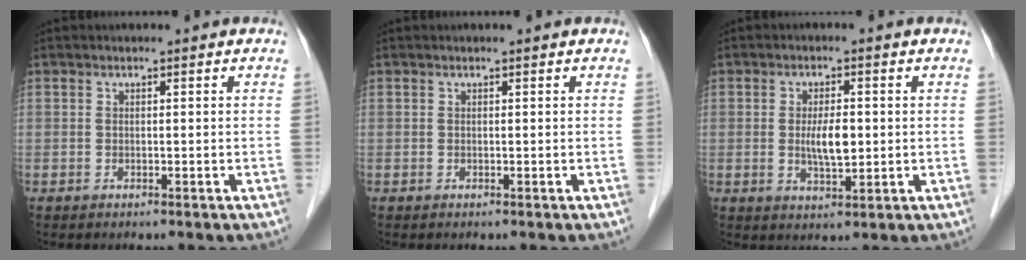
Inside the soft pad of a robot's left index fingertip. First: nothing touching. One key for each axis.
{"total": 0.0}
{"total": 4.7, "fx": 0.0, "fy": 1.5, "fz": 4.5, "tx": -0.086, "ty": -0.005, "tz": 0.003}